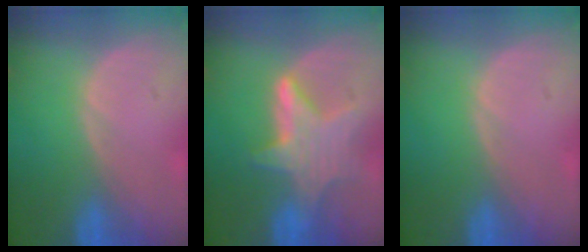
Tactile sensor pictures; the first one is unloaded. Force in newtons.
{"total": 6.7, "press": 6.5, "slide": 1.7}
{"total": 0.0}